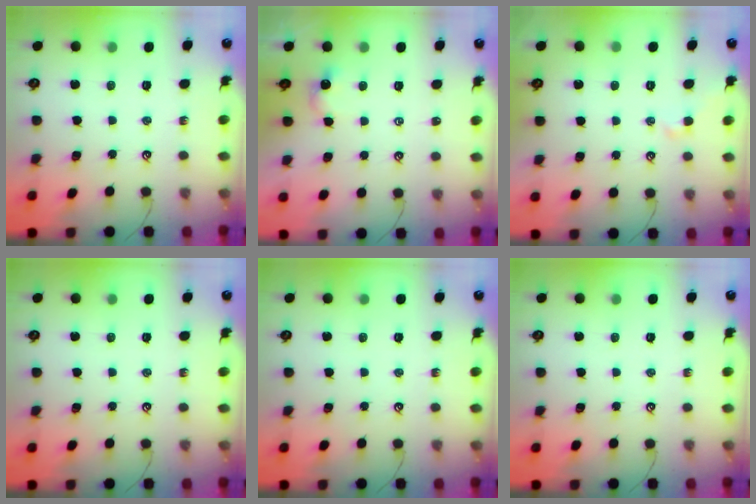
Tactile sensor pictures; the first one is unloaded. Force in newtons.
{"total": 1.1, "press": 1.1, "slide": 0.2}
{"total": 0.6, "press": 0.0, "slide": 0.6}
{"total": 0.0}
{"total": 0.0}
{"total": 0.0}